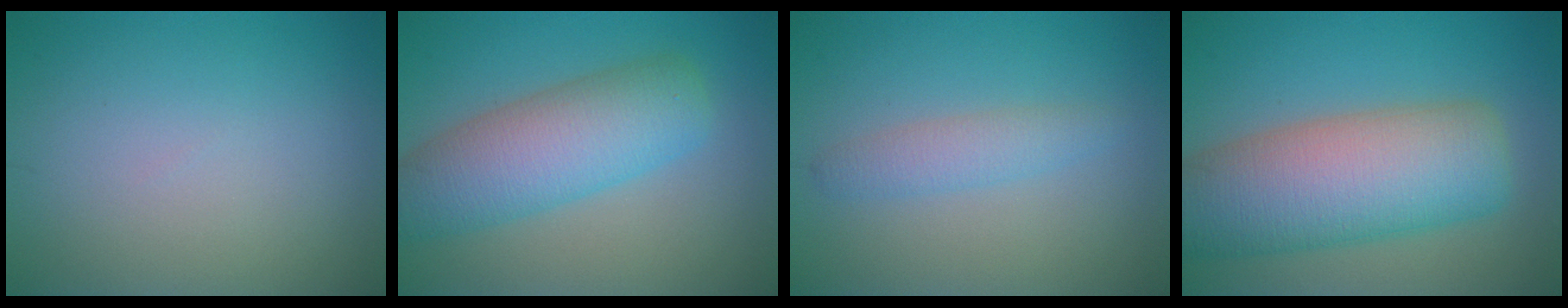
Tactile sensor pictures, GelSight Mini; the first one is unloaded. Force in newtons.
{"total": 7.3, "press": 7.3, "slide": 0.3}
{"total": 2.1, "press": 2.1, "slide": 0.2}
{"total": 11.1, "press": 11.1, "slide": 0.7}